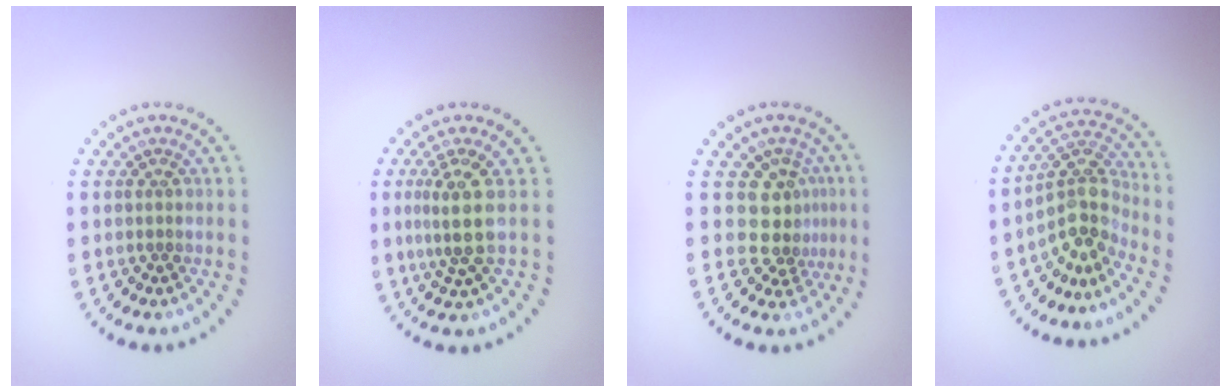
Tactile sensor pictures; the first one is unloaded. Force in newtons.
{"total": 3.2, "press": 2.5, "slide": 2.1}
{"total": 3.3, "press": 2.4, "slide": 2.3}
{"total": 4.0, "press": 2.9, "slide": 2.8}